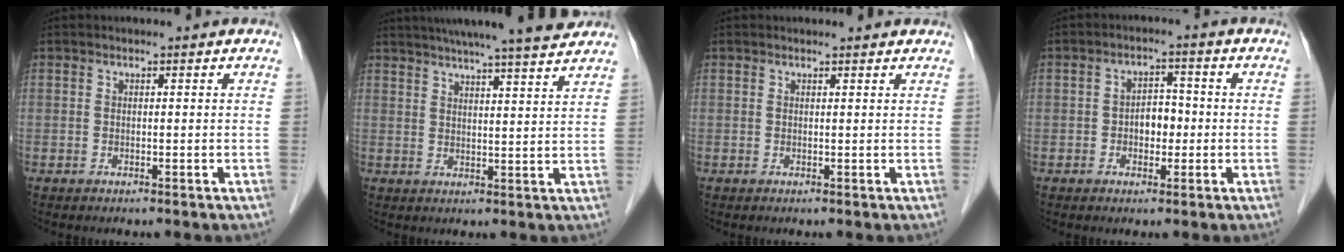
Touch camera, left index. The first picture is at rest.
{"total": 15.7, "force": [13.8, 0.1, 7.4], "torque": [-0.122, 0.015, 0.182]}
{"total": 2.6, "force": [2.5, 0.5, 0.5], "torque": [-0.013, 0.009, 0.024]}
{"total": 3.7, "force": [-0.7, 2.4, 2.8], "torque": [-0.045, 0.013, -0.012]}